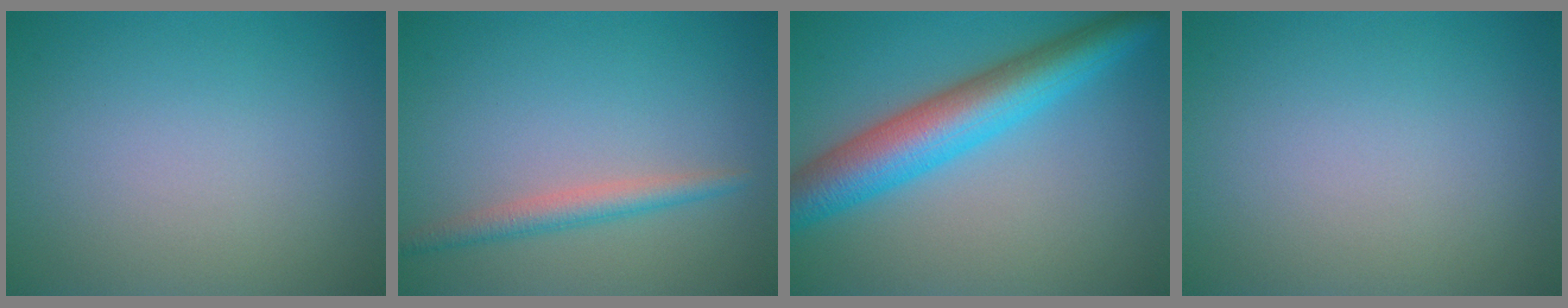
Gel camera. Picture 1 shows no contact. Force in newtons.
{"total": 2.3, "press": 2.3, "slide": 0.1}
{"total": 7.7, "press": 7.7, "slide": 0.2}
{"total": 0.0}